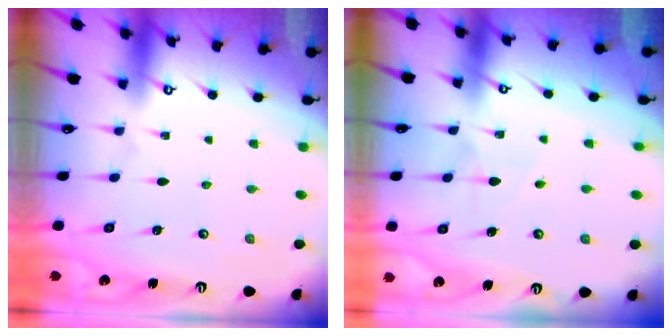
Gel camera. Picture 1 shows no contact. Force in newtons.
{"total": 4.1, "press": 4.1, "slide": 0.2}